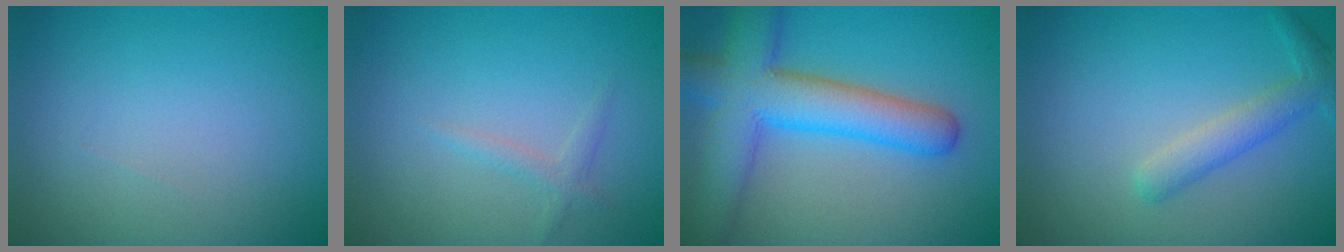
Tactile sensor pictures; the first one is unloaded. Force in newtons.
{"total": 1.1, "press": 1.1, "slide": 0.0}
{"total": 8.6, "press": 8.6, "slide": 0.5}
{"total": 2.6, "press": 2.5, "slide": 0.1}